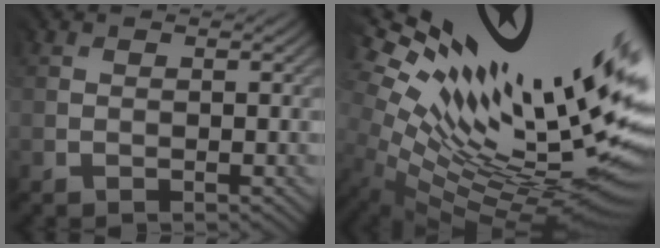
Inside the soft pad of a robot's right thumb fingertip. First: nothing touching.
{"total": 17.6, "force": [5.3, 6.5, 15.4], "torque": [-0.228, -0.003, 0.111]}